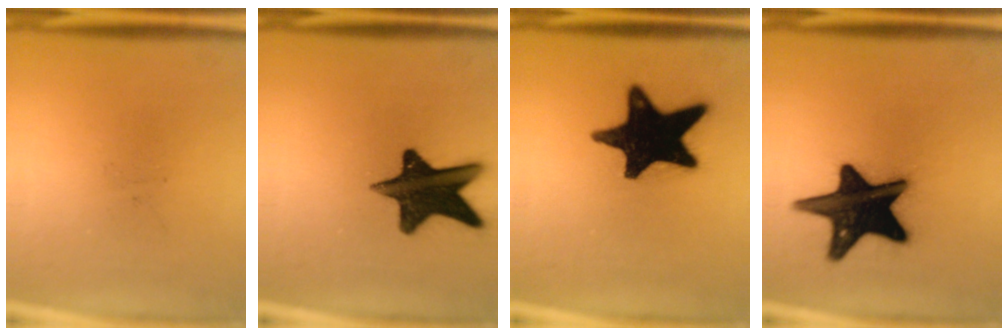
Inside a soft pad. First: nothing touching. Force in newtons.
{"total": 15.8}
{"total": 19.4}
{"total": 19.1}